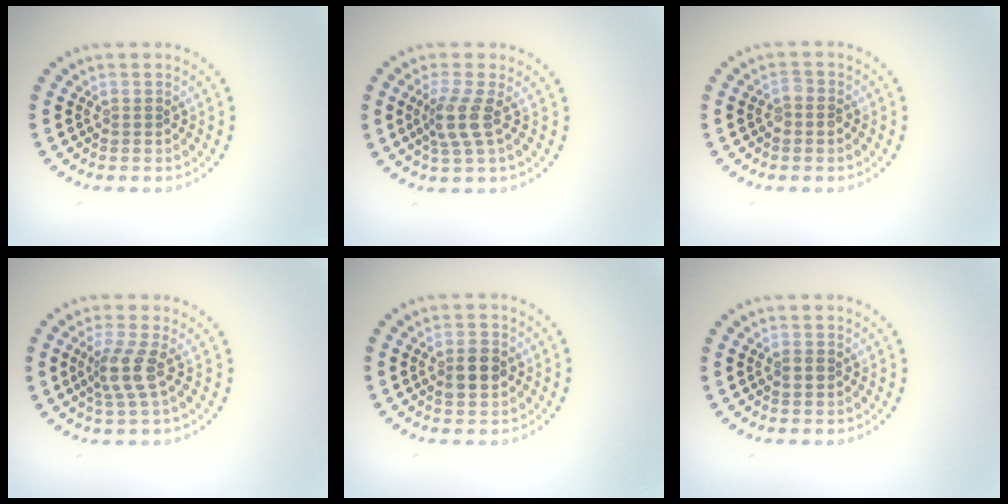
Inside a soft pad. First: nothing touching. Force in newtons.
{"total": 2.7, "press": 2.1, "slide": 1.8}
{"total": 1.1, "press": 1.0, "slide": 0.5}
{"total": 2.7, "press": 2.0, "slide": 1.9}
{"total": 2.9, "press": 2.9, "slide": 0.2}
{"total": 1.2, "press": 1.2, "slide": 0.2}